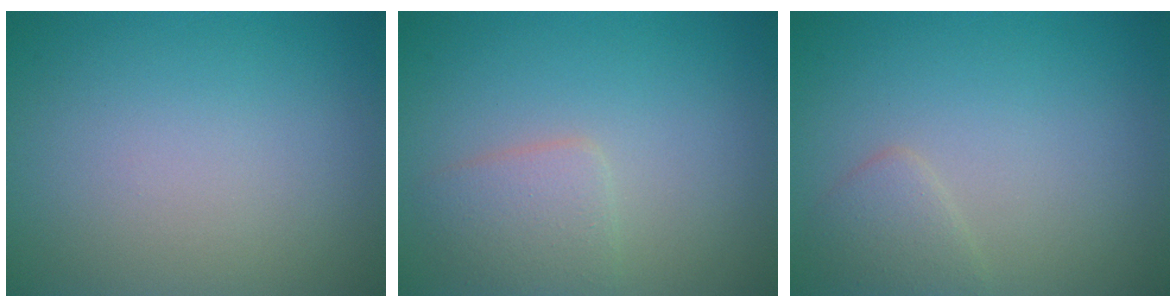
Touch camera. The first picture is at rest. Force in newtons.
{"total": 2.5, "press": 2.5, "slide": 0.1}
{"total": 1.6, "press": 1.6, "slide": 0.1}